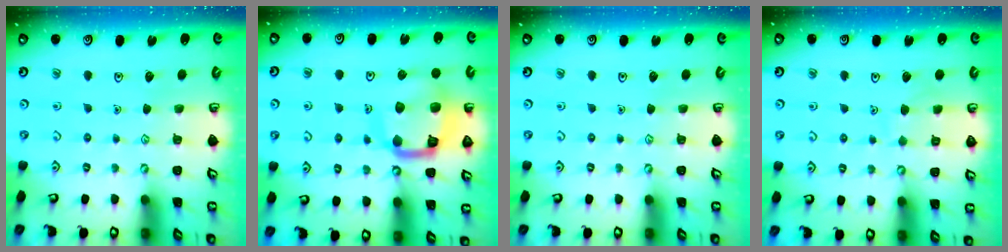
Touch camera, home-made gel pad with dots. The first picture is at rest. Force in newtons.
{"total": 13.5, "press": 13.4, "slide": 1.3}
{"total": 0.0}
{"total": 5.2, "press": 5.1, "slide": 0.4}